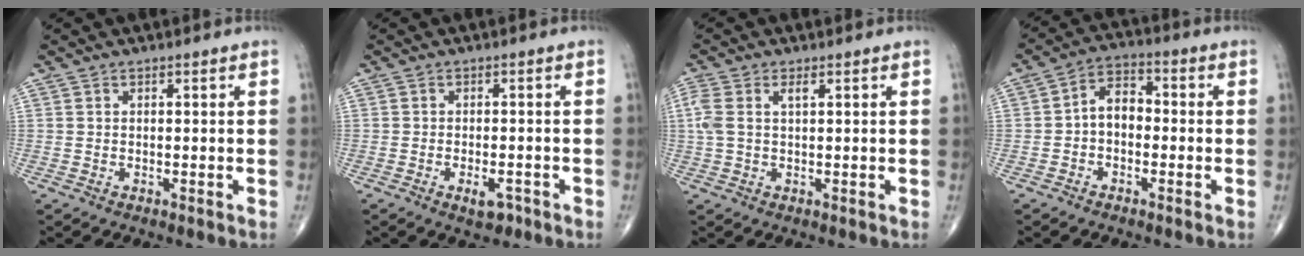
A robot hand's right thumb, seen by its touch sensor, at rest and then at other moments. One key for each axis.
{"total": 3.4, "fx": -1.8, "fy": 1.6, "fz": 2.4, "tx": -0.032, "ty": 0.006, "tz": -0.025}
{"total": 4.9, "fx": 1.3, "fy": 2.3, "fz": 4.1, "tx": -0.121, "ty": 0.020, "tz": 0.031}
{"total": 6.4, "fx": -0.8, "fy": 4.4, "fz": 4.6, "tx": -0.062, "ty": 0.027, "tz": -0.027}